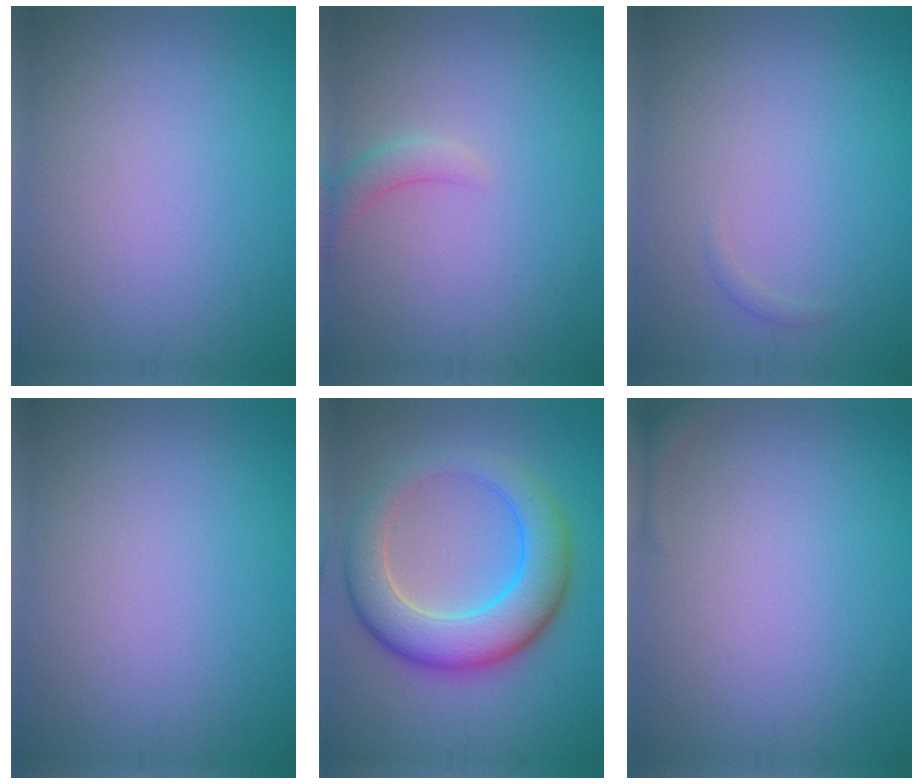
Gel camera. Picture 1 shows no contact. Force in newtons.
{"total": 1.6, "press": 1.5, "slide": 0.2}
{"total": 0.5, "press": 0.5, "slide": 0.0}
{"total": 0.0}
{"total": 8.2, "press": 8.2, "slide": 0.6}
{"total": 1.1, "press": 1.1, "slide": 0.1}